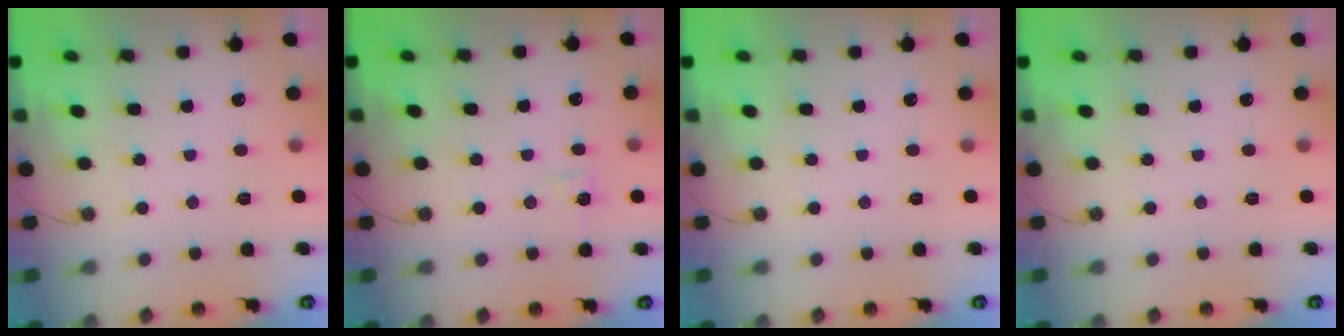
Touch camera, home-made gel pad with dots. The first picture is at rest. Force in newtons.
{"total": 4.9, "press": 4.5, "slide": 2.0}
{"total": 0.0}
{"total": 0.0}